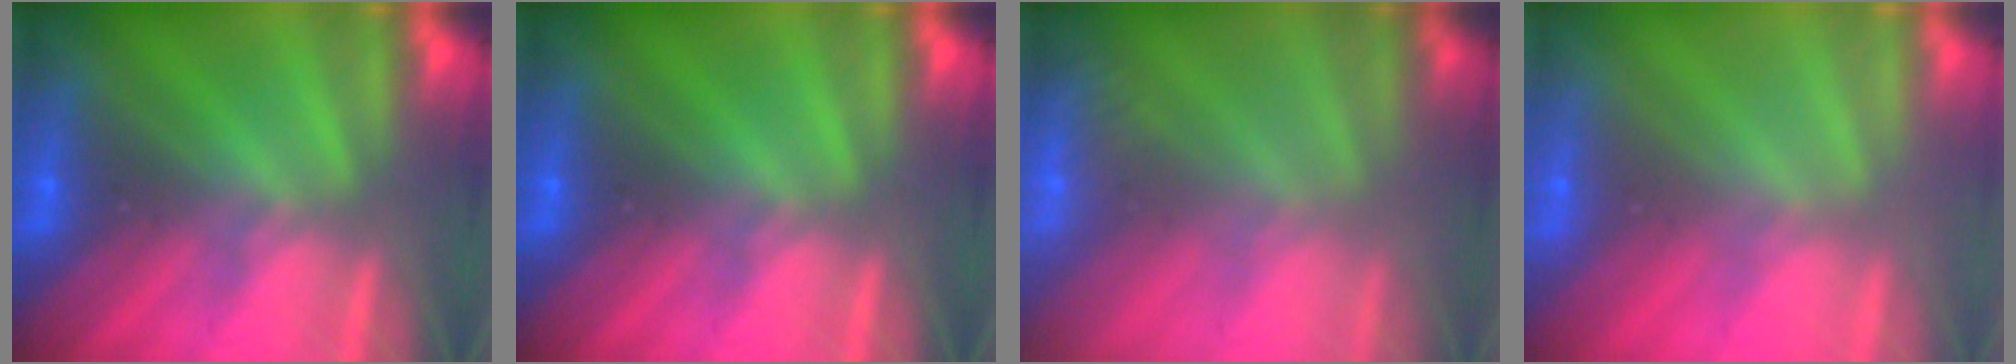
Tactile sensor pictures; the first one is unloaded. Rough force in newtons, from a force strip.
{"total": 0.0}
{"total": 2.4}
{"total": 3.0}